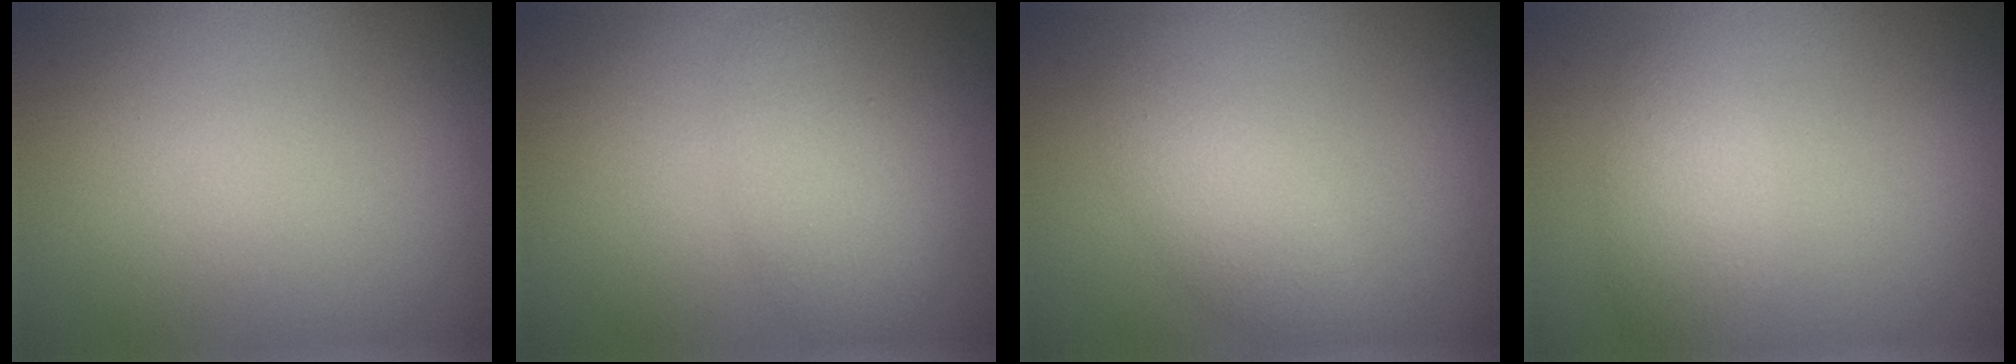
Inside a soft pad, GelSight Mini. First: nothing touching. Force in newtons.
{"total": 3.1, "press": 3.1, "slide": 0.1}
{"total": 2.4, "press": 2.4, "slide": 0.0}
{"total": 2.4, "press": 2.4, "slide": 0.1}